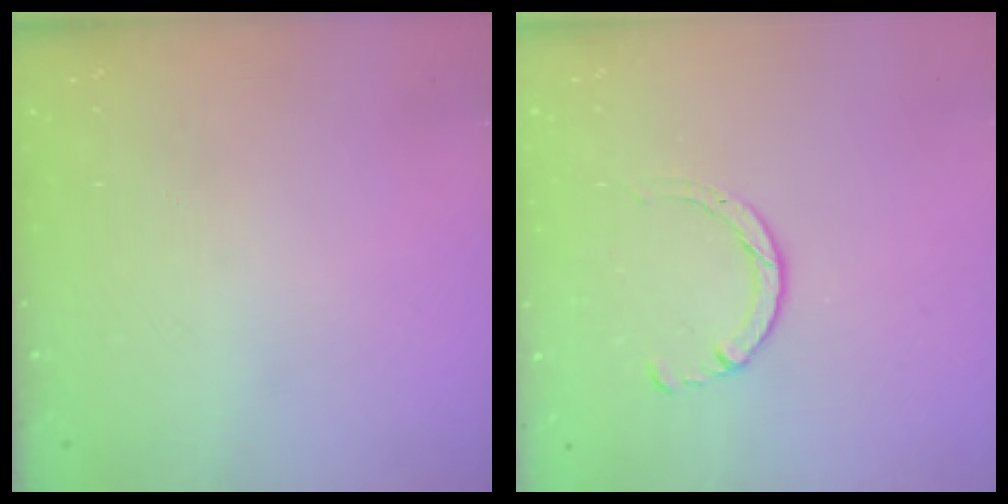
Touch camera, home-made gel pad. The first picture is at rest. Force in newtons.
{"total": 2.9, "press": 2.8, "slide": 0.4}